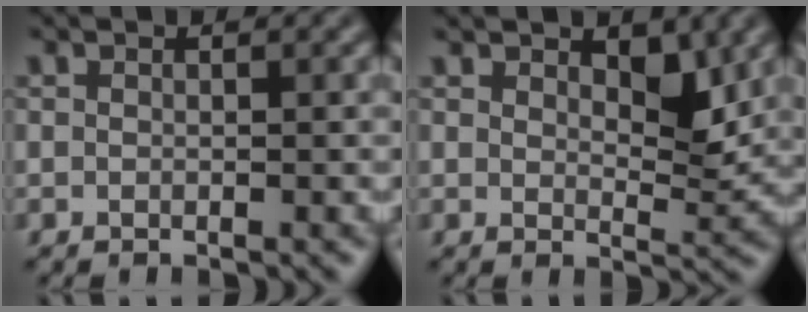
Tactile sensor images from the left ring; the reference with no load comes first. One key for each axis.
{"total": 3.2, "fx": 2.0, "fy": 1.3, "fz": 2.2, "tx": -0.036, "ty": -0.008, "tz": 0.030}